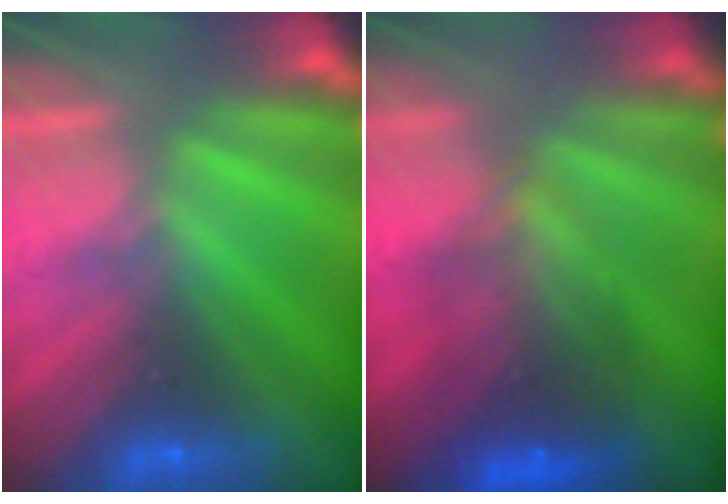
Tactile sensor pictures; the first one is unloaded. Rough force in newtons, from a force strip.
{"total": 7.8}